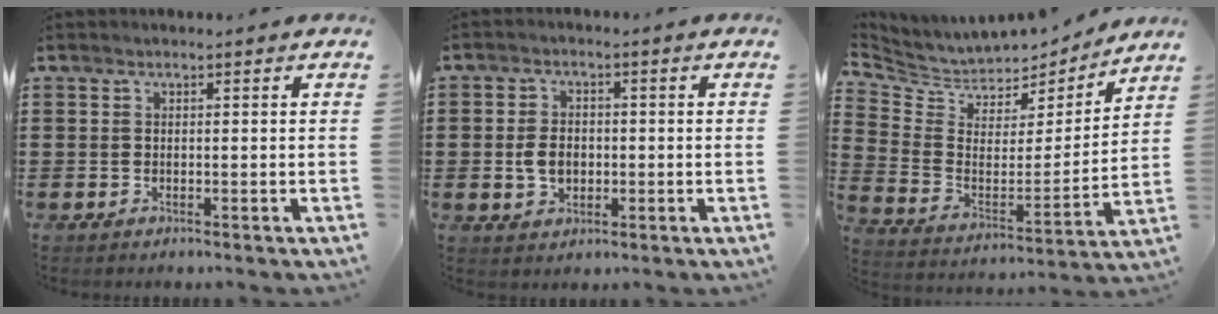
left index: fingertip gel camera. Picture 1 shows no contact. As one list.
[{"total": 4.2, "force": [-0.5, 2.9, 3.0], "torque": [-0.059, 0.002, -0.014]}, {"total": 5.2, "force": [4.7, 2.3, 0.3], "torque": [-0.042, -0.045, 0.079]}]